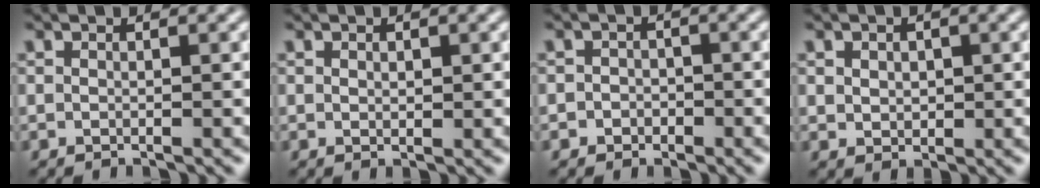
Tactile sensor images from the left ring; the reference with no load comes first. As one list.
[{"total": 0.7, "force": [0.3, 0.5, 0.5], "torque": [-0.007, -0.001, 0.005]}, {"total": 1.7, "force": [-0.6, 1.6, 0.3], "torque": [0.017, 0.005, -0.022]}, {"total": 1.6, "force": [0.4, 1.3, 0.9], "torque": [-0.016, 0.001, 0.008]}]